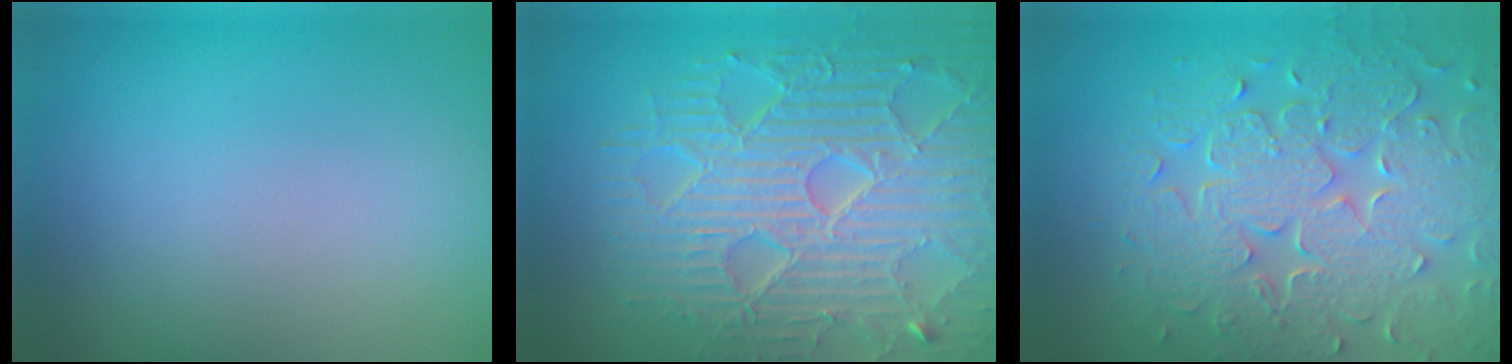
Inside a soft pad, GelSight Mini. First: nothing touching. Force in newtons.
{"total": 9.1, "press": 6.5, "slide": 6.4}
{"total": 8.8, "press": 6.3, "slide": 6.1}